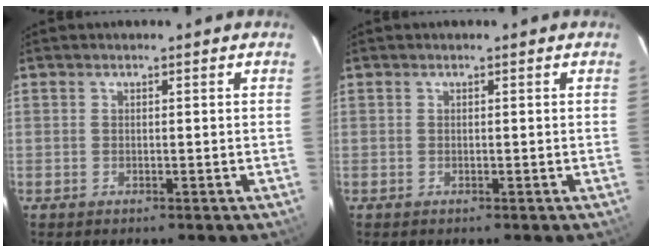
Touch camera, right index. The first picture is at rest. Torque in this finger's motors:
{"motor_torque": [-0.06, 0.17, 0.06, 0.01]}